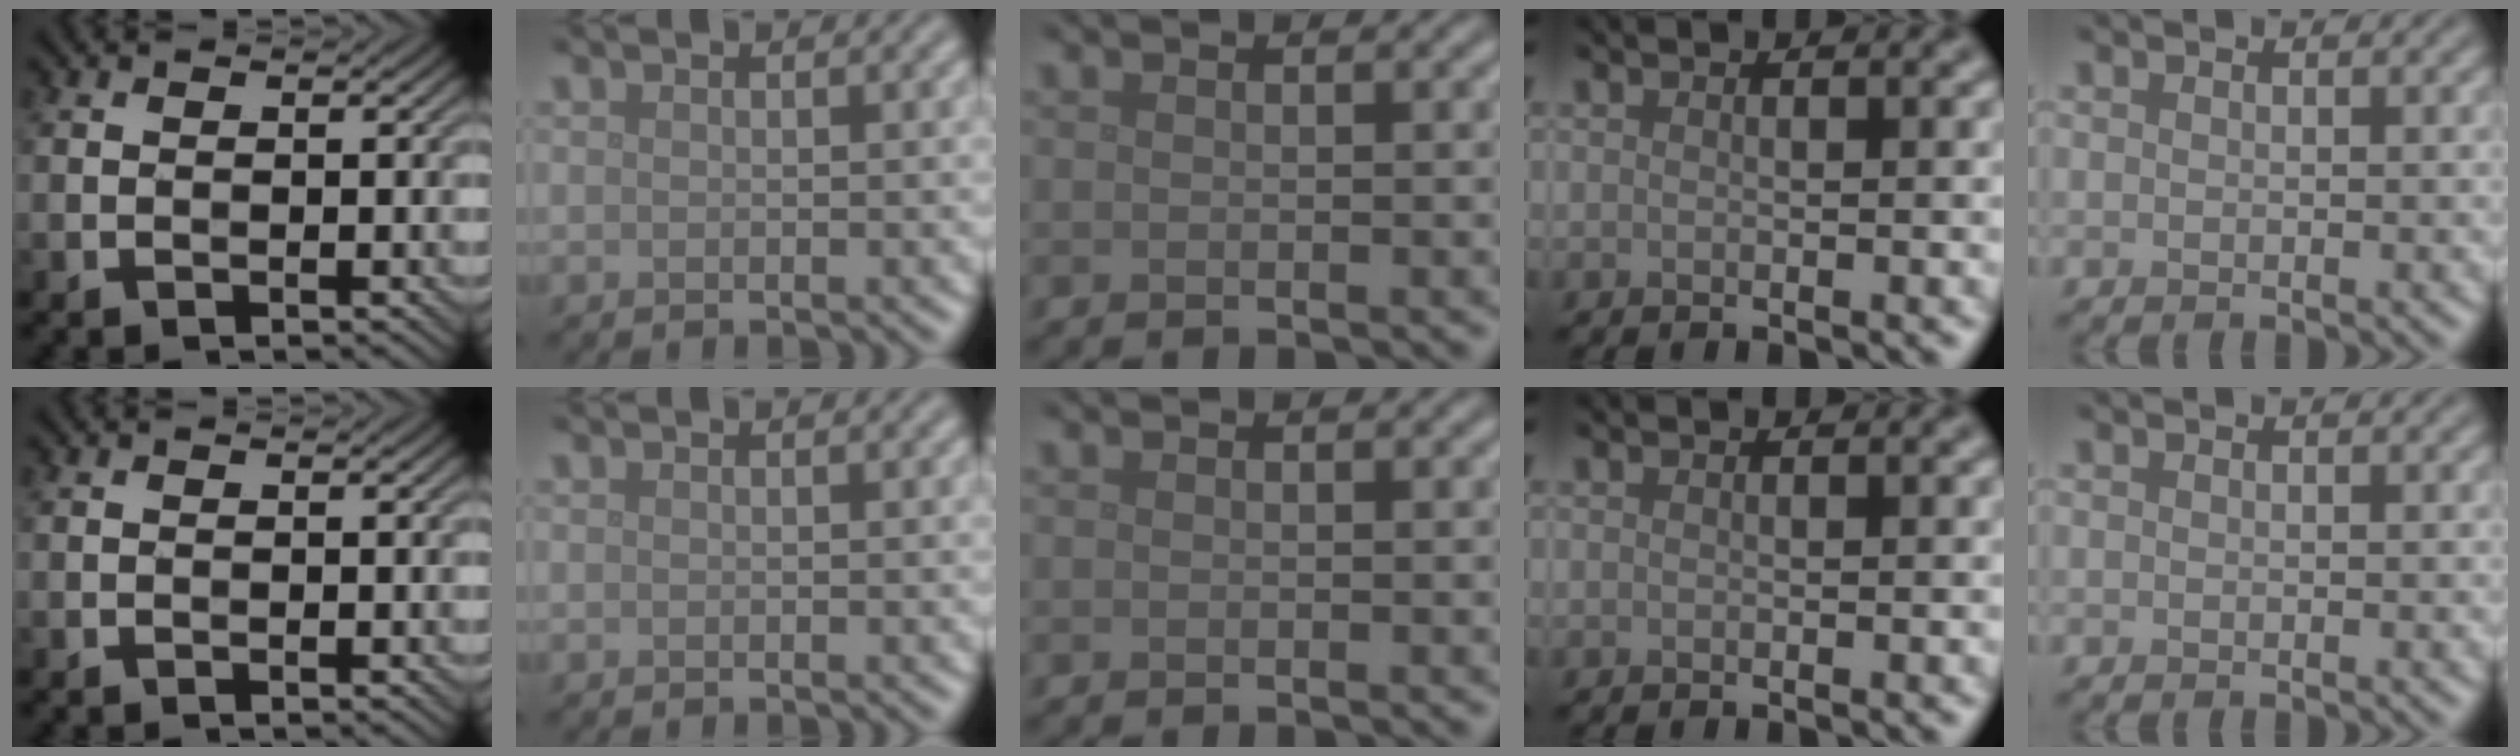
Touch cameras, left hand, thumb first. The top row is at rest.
{}